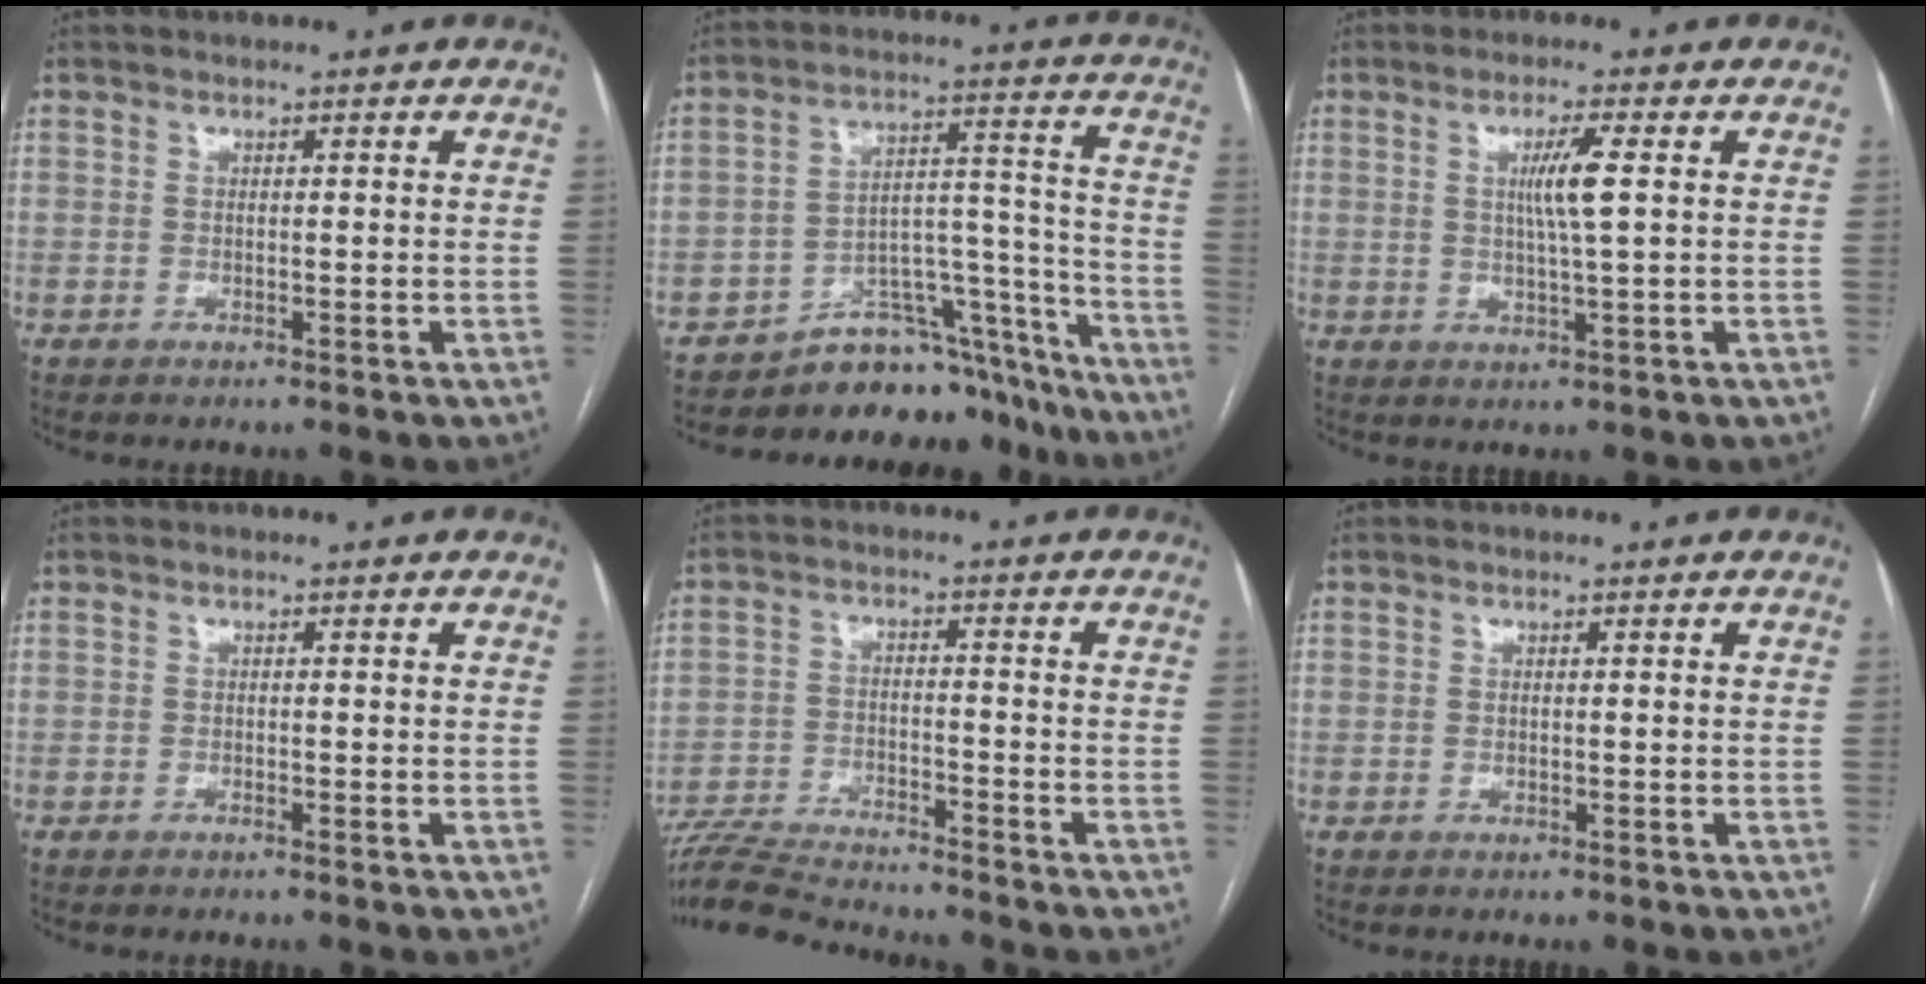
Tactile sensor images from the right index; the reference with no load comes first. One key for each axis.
{"total": 14.3, "fx": -13.2, "fy": 5.2, "fz": 1.5, "tx": 0.018, "ty": 0.086, "tz": -0.192}
{"total": 4.7, "fx": 0.9, "fy": -0.3, "fz": 4.6, "tx": -0.085, "ty": -0.003, "tz": 0.018}
{"total": 0.0}
{"total": 11.0, "fx": -10.4, "fy": 0.5, "fz": 3.5, "tx": -0.059, "ty": -0.012, "tz": -0.176}
{"total": 0.0}